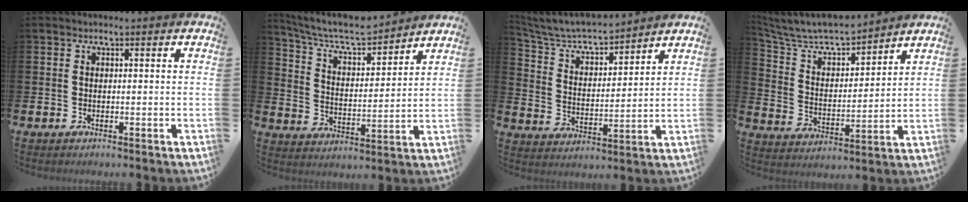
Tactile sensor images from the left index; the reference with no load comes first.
{"total": 7.5, "force": [6.8, 1.6, 2.6], "torque": [-0.083, -0.043, 0.117]}
{"total": 6.2, "force": [5.7, 1.3, 1.8], "torque": [-0.067, -0.043, 0.095]}
{"total": 7.9, "force": [7.4, 1.4, 2.2], "torque": [-0.082, -0.054, 0.129]}